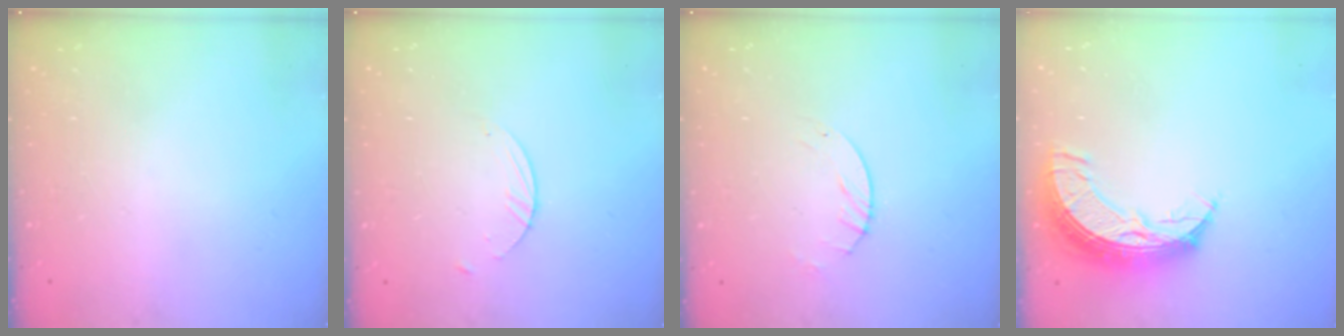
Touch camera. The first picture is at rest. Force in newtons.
{"total": 2.1, "press": 2.1, "slide": 0.2}
{"total": 2.6, "press": 2.6, "slide": 0.3}
{"total": 10.5, "press": 10.4, "slide": 0.9}